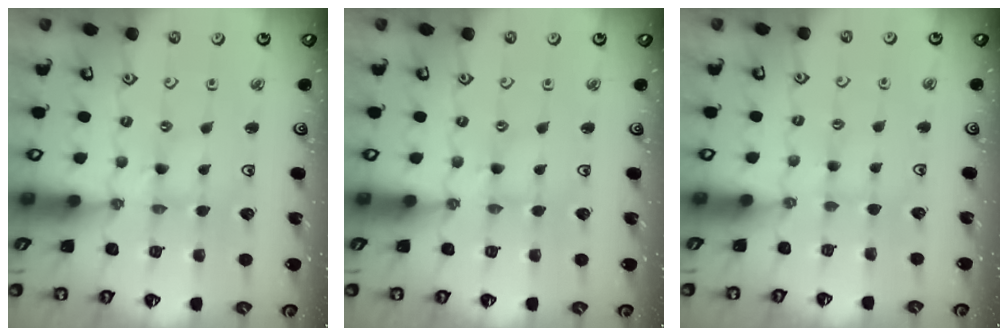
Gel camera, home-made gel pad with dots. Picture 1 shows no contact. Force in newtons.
{"total": 1.6, "press": 1.6, "slide": 0.2}
{"total": 1.8, "press": 1.8, "slide": 0.3}